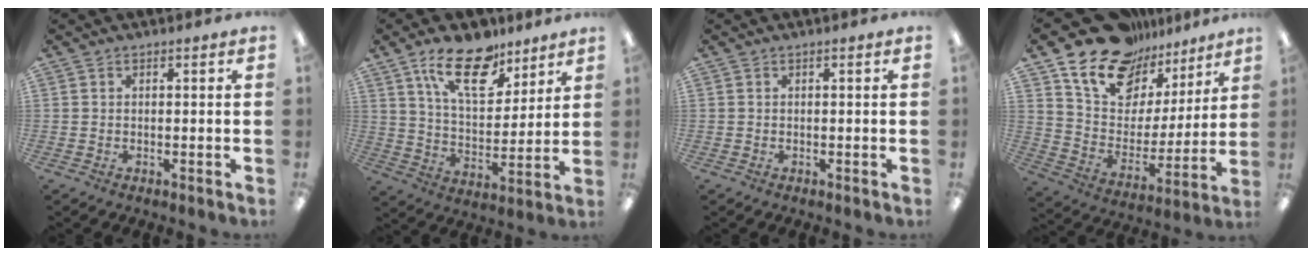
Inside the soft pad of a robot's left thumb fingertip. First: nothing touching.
{"total": 17.0, "force": [11.2, 8.1, 9.9], "torque": [-0.164, -0.046, 0.198]}
{"total": 0.0}
{"total": 17.7, "force": [13.8, 9.6, 5.6], "torque": [-0.126, -0.102, 0.250]}